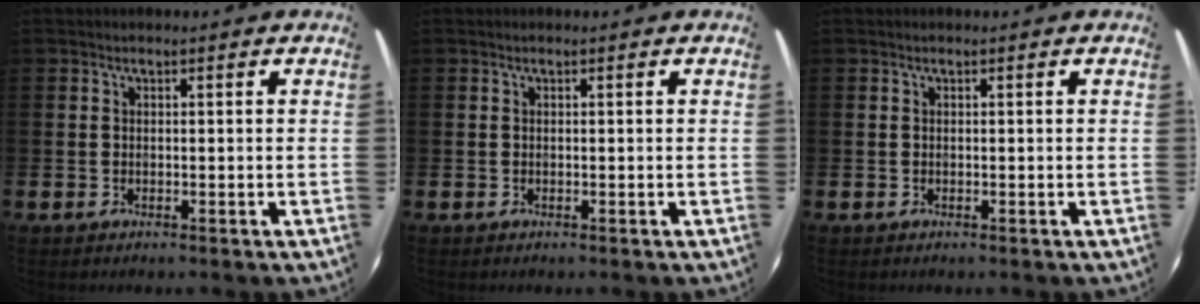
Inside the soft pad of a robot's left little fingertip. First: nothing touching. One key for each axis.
{"total": 0.0}
{"total": 0.0}